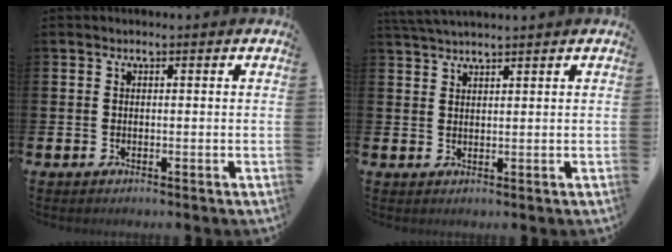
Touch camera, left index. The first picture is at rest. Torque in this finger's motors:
{"motor_torque": [1.08, -1.06, 0.46, 0.14]}